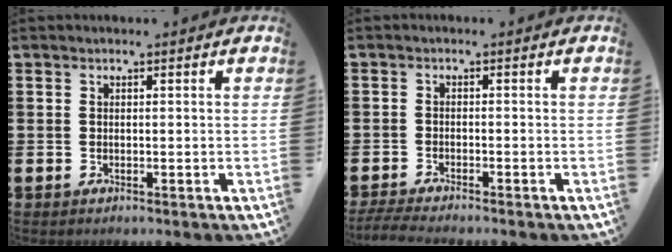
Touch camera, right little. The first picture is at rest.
{"total": 1.8, "force": [-1.6, 0.0, 0.9], "torque": [-0.014, 0.003, -0.029]}